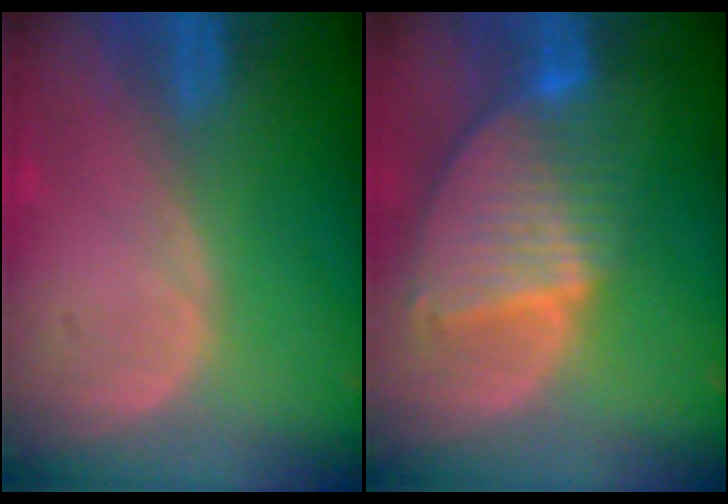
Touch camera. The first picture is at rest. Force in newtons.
{"total": 9.2, "press": 7.8, "slide": 4.8}